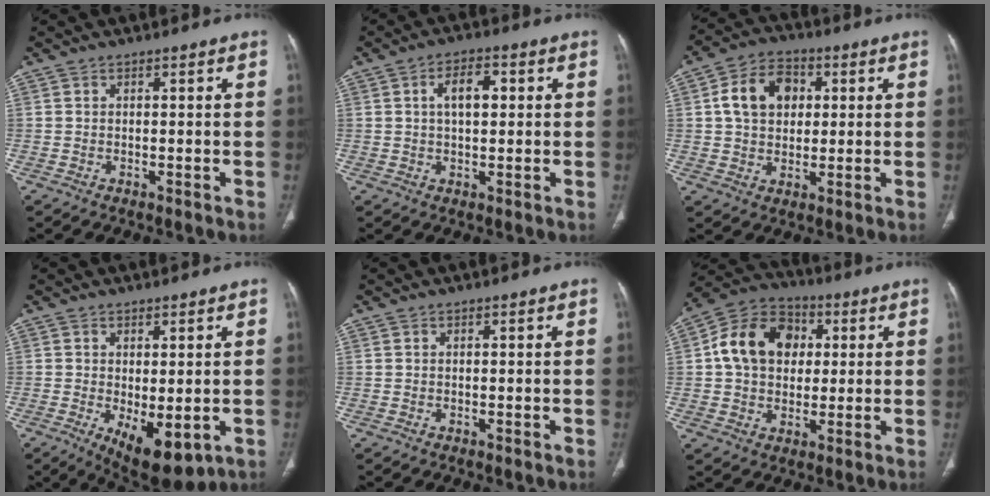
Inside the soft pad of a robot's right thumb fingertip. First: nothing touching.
{"total": 5.9, "force": [1.2, 3.1, 4.8], "torque": [-0.077, 0.008, 0.018]}
{"total": 10.9, "force": [2.3, 8.0, 6.9], "torque": [-0.100, 0.010, 0.034]}
{"total": 9.4, "force": [-2.4, 4.1, 8.0], "torque": [-0.112, -0.018, -0.021]}
{"total": 0.0}
{"total": 14.4, "force": [2.5, 11.2, 8.8], "torque": [-0.131, 0.018, 0.032]}